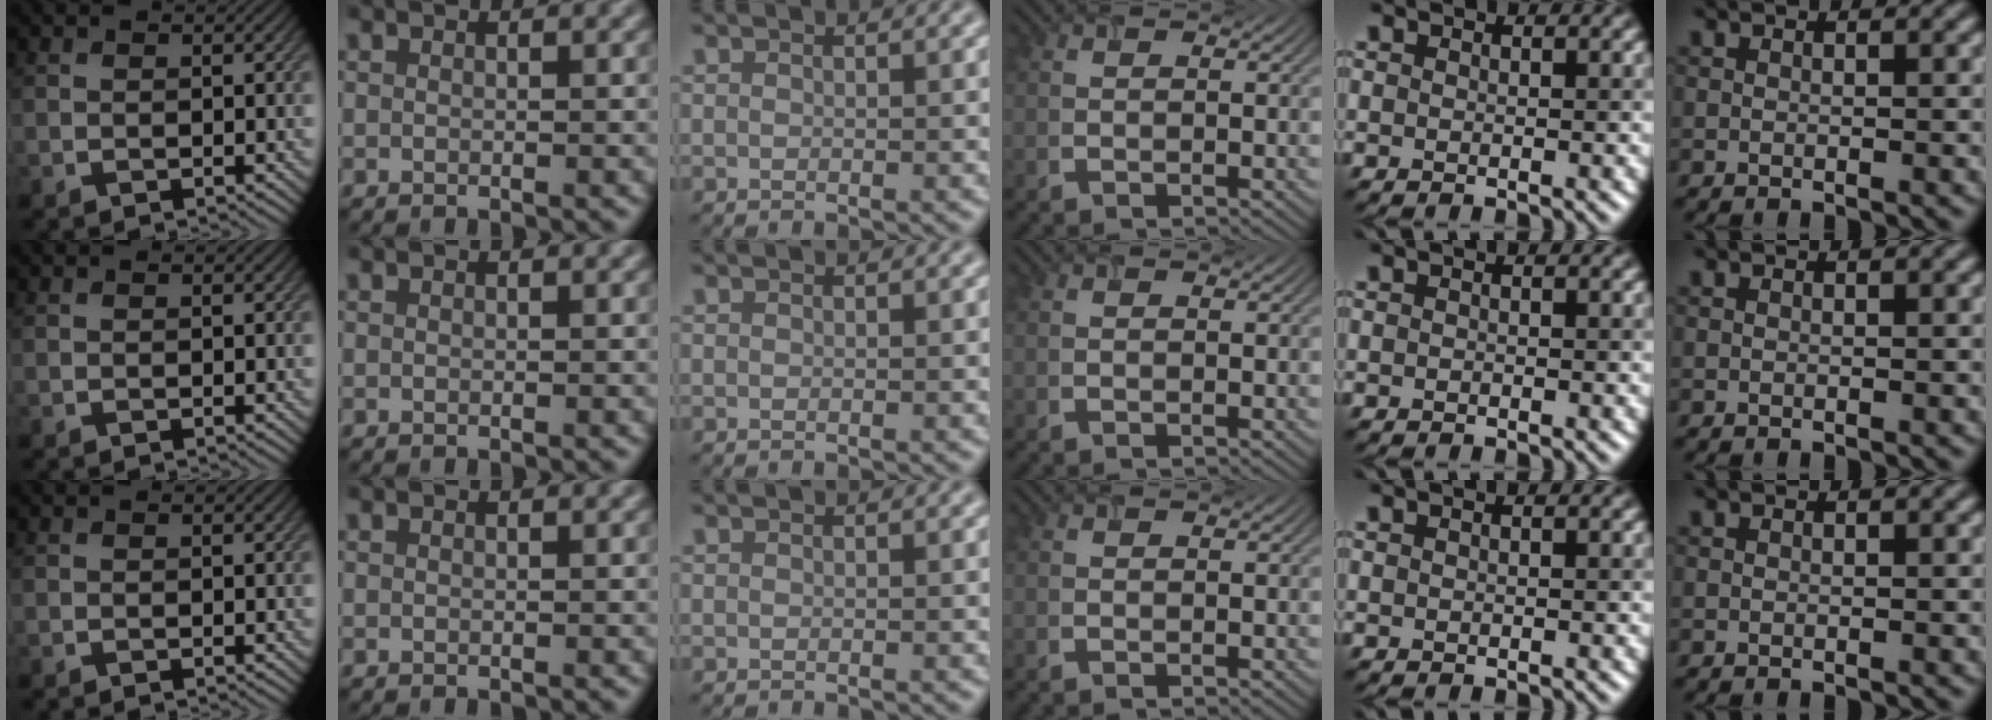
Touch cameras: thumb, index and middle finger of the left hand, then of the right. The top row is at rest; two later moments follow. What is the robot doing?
{"motion": "insert", "object": "airpods case & airpods"}